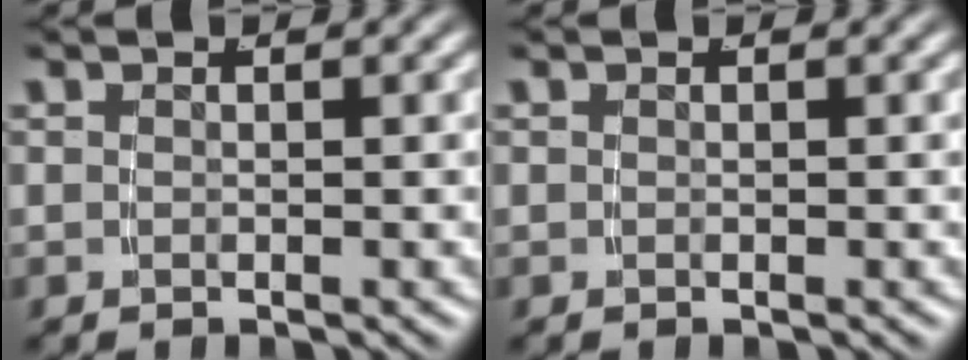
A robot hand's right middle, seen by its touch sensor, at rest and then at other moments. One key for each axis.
{"total": 0.0}